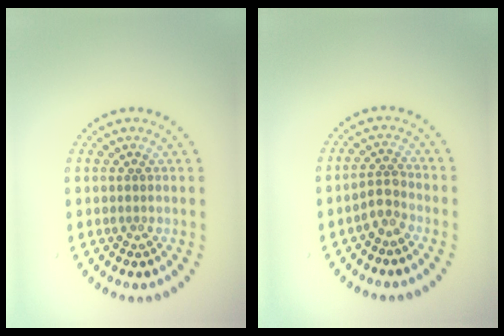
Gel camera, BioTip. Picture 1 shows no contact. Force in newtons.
{"total": 1.9, "press": 1.5, "slide": 1.1}